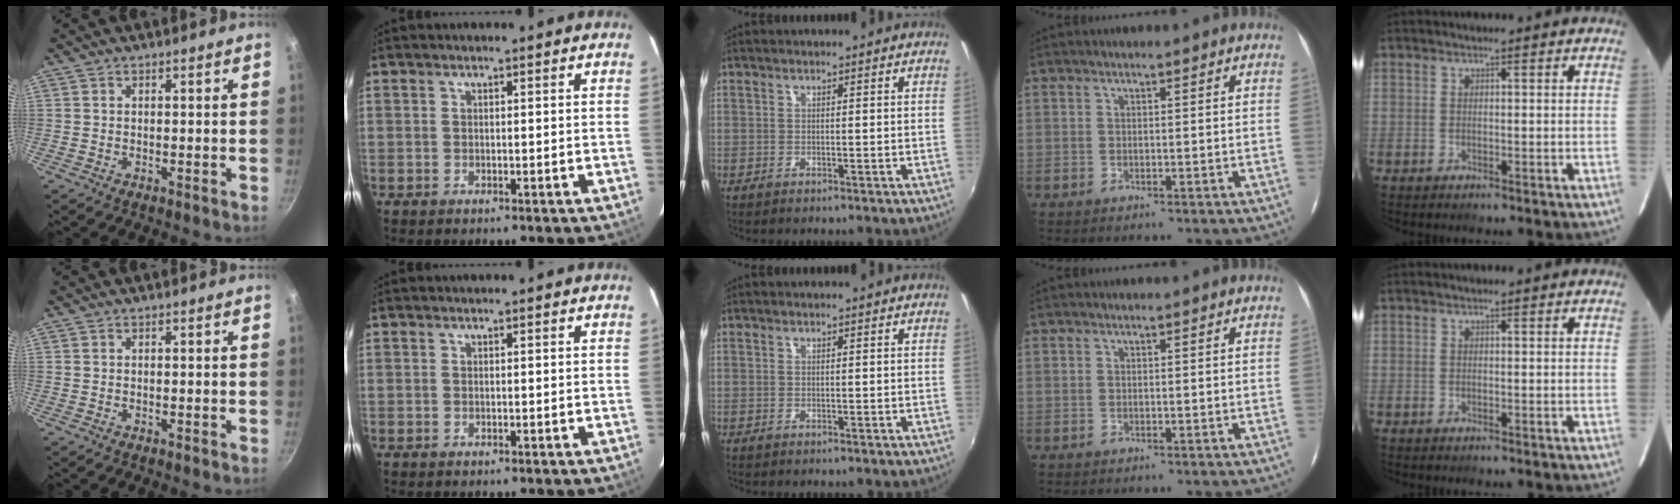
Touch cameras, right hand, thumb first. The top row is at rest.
{}